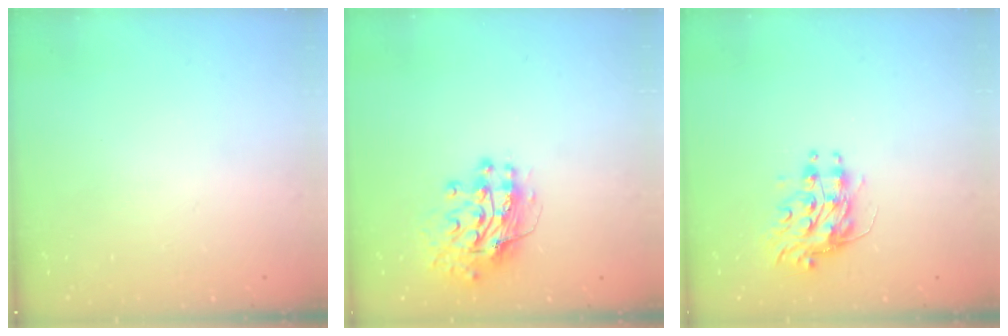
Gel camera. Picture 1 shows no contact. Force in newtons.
{"total": 12.8, "press": 12.7, "slide": 1.1}
{"total": 9.0, "press": 9.0, "slide": 0.7}